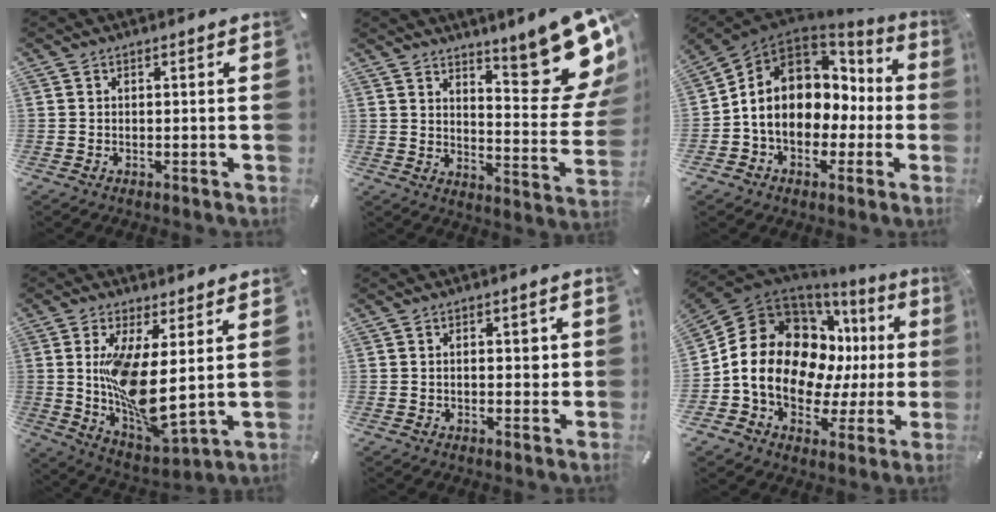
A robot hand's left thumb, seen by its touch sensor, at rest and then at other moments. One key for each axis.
{"total": 19.2, "fx": 12.1, "fy": 6.4, "fz": 13.5, "tx": -0.155, "ty": -0.107, "tz": 0.199}
{"total": 12.8, "fx": 0.1, "fy": 10.6, "fz": 7.1, "tx": -0.143, "ty": -0.004, "tz": 0.006}
{"total": 14.2, "fx": 2.3, "fy": 5.4, "fz": 12.9, "tx": -0.253, "ty": -0.040, "tz": 0.045}
{"total": 3.7, "fx": 0.1, "fy": 2.0, "fz": 3.1, "tx": -0.036, "ty": -0.002, "tz": -0.005}
{"total": 19.9, "fx": 2.0, "fy": 15.2, "fz": 12.6, "tx": -0.218, "ty": -0.017, "tz": 0.051}